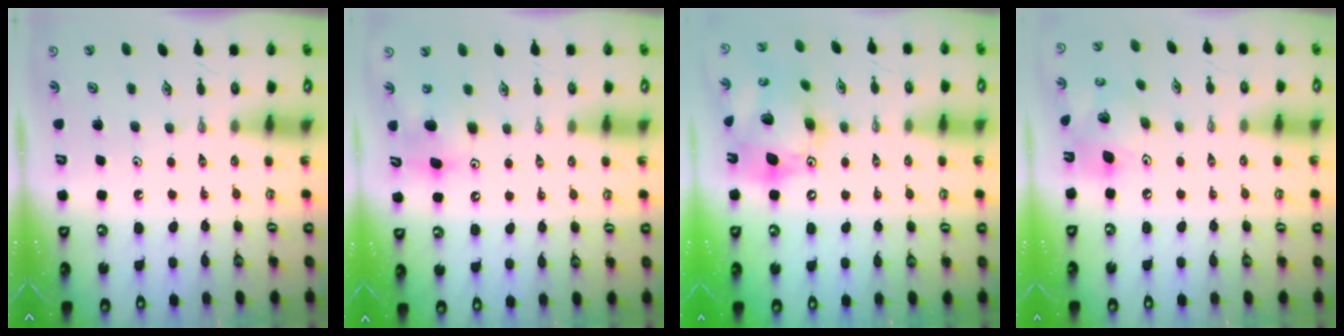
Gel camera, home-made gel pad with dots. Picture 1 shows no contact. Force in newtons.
{"total": 8.7, "press": 8.7, "slide": 1.1}
{"total": 16.8, "press": 16.5, "slide": 3.0}
{"total": 13.2, "press": 12.9, "slide": 3.0}